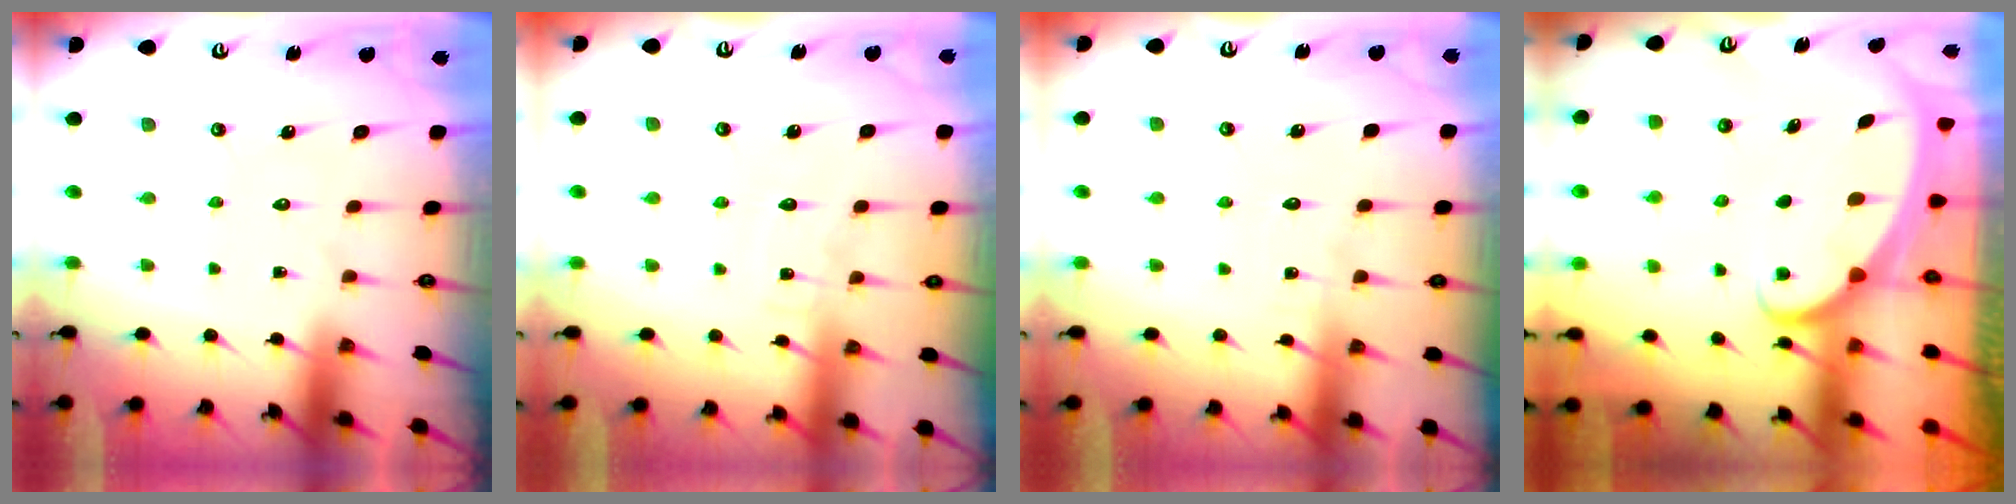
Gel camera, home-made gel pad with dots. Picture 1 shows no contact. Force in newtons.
{"total": 4.2, "press": 4.2, "slide": 0.4}
{"total": 1.5, "press": 1.5, "slide": 0.2}
{"total": 1.9, "press": 1.9, "slide": 0.3}